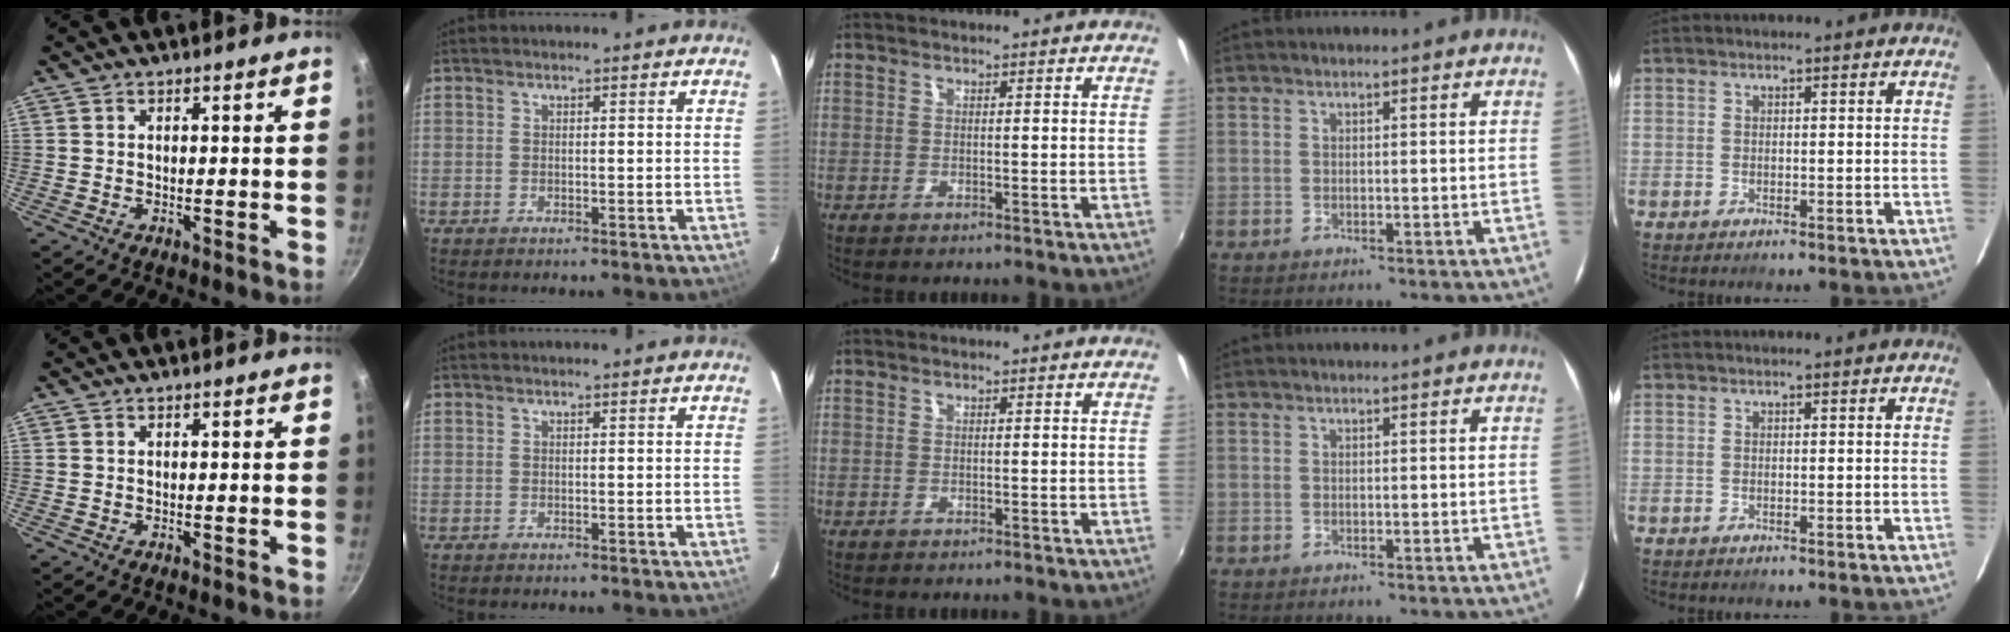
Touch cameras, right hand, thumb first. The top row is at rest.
{}